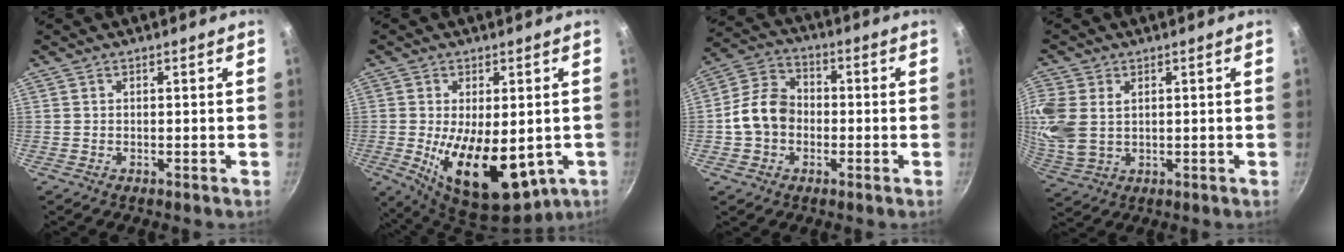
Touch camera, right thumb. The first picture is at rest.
{"total": 17.0, "force": [-2.9, 8.7, 14.3], "torque": [-0.219, -0.023, -0.022]}
{"total": 10.0, "force": [-1.5, 7.9, 5.9], "torque": [-0.084, 0.029, -0.044]}
{"total": 11.5, "force": [2.3, 8.3, 7.6], "torque": [-0.180, 0.002, 0.055]}